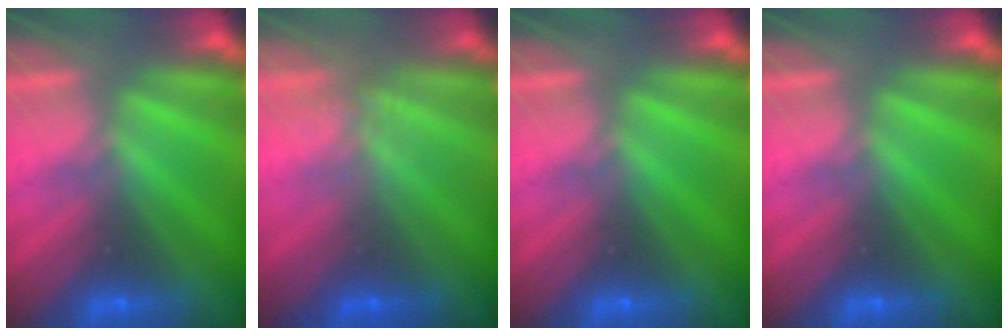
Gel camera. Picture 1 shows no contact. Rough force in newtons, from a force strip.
{"total": 1.1}
{"total": 0.0}
{"total": 0.0}